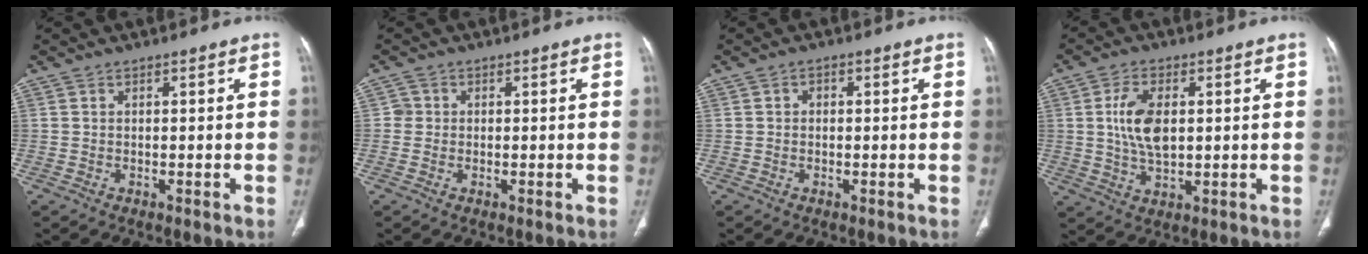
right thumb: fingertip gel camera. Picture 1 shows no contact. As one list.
[{"total": 1.5, "force": [0.0, 1.5, 0.2], "torque": [0.004, 0.004, -0.002]}, {"total": 1.3, "force": [0.1, 1.0, 0.7], "torque": [-0.003, 0.003, -0.002]}, {"total": 8.4, "force": [1.2, 4.6, 6.9], "torque": [-0.133, -0.004, 0.027]}]